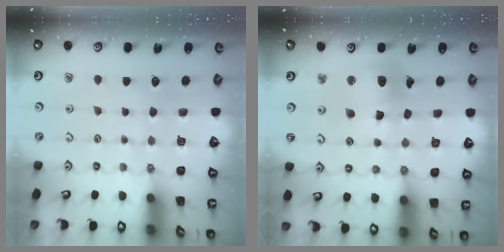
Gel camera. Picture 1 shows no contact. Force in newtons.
{"total": 11.8, "press": 11.7, "slide": 1.4}